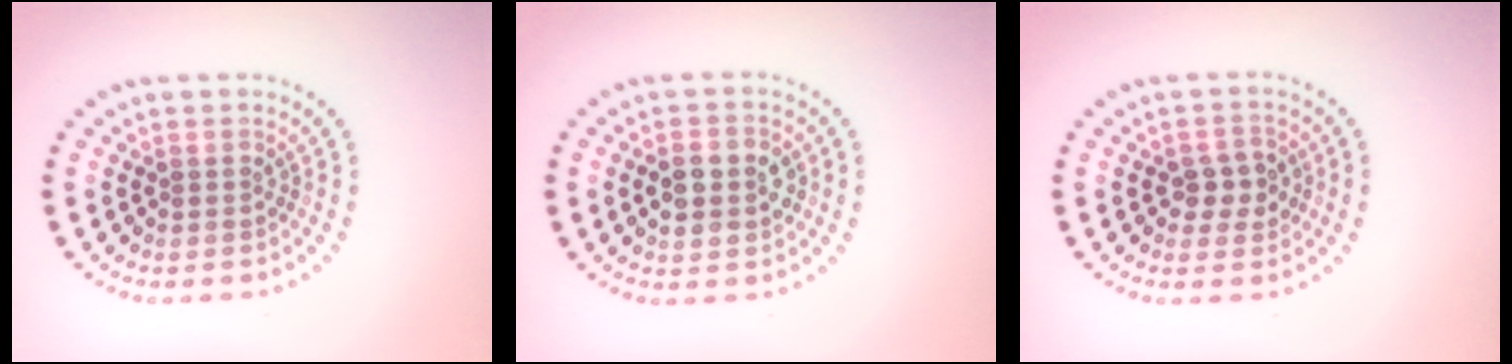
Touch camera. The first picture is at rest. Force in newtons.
{"total": 3.8, "press": 3.7, "slide": 0.2}
{"total": 2.3, "press": 2.3, "slide": 0.5}